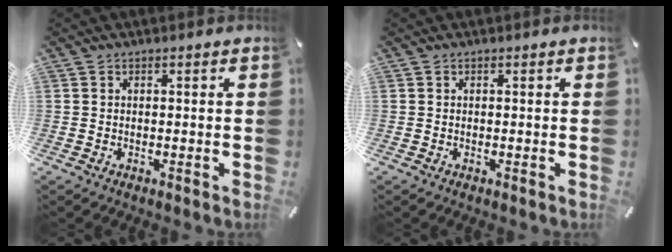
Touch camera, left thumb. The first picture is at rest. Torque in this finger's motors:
{"motor_torque": [0.00, 0.01, 0.00, 0.00, 0.00]}